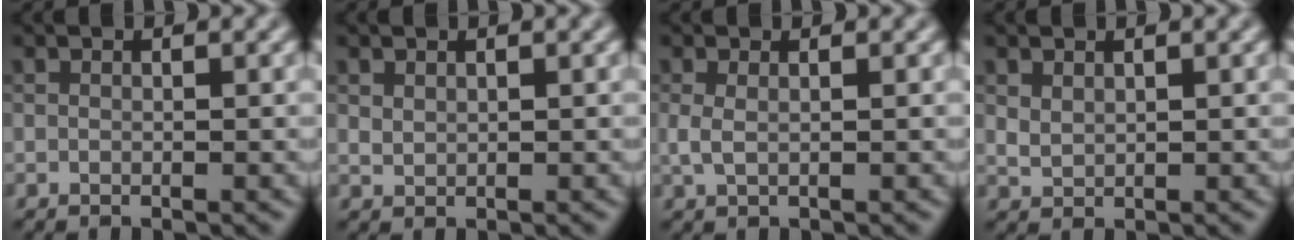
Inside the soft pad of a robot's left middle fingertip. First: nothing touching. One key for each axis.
{"total": 0.9, "fx": 0.6, "fy": 0.6, "fz": 0.3, "tx": -0.009, "ty": -0.002, "tz": 0.018}
{"total": 1.2, "fx": 0.3, "fy": 0.4, "fz": 1.1, "tx": -0.025, "ty": -0.001, "tz": 0.005}
{"total": 1.2, "fx": 0.8, "fy": 0.7, "fz": 0.5, "tx": -0.016, "ty": -0.001, "tz": 0.022}